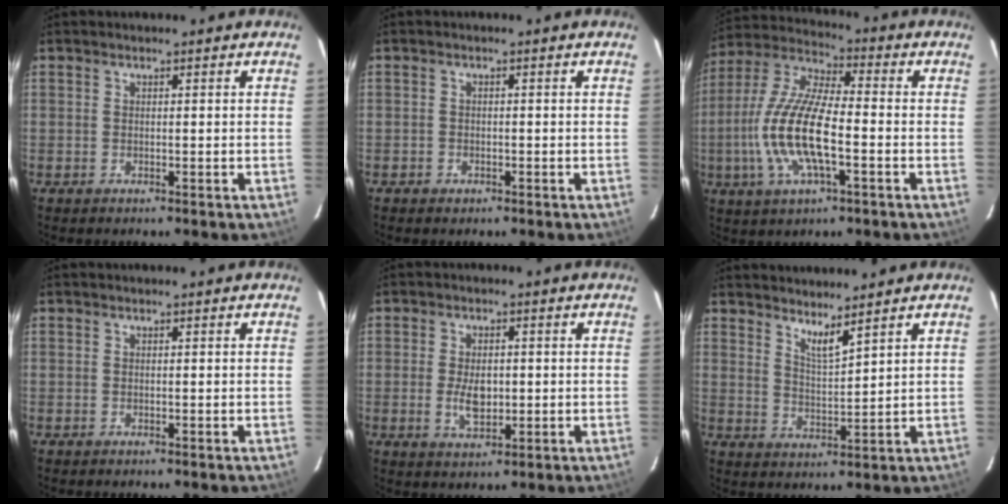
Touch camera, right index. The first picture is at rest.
{"total": 1.5, "force": [-0.9, 1.2, 0.2], "torque": [-0.005, 0.003, -0.013]}
{"total": 15.7, "force": [-3.9, 4.9, 14.4], "torque": [-0.299, -0.004, -0.080]}
{"total": 0.0}
{"total": 5.6, "force": [-0.7, 3.1, 4.5], "torque": [-0.088, -0.004, -0.007]}
{"total": 4.5, "force": [3.9, 0.2, 2.4], "torque": [-0.043, -0.010, 0.067]}